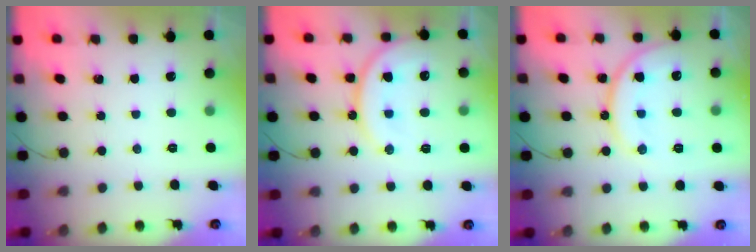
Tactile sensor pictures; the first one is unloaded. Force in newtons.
{"total": 14.6, "press": 14.6, "slide": 1.3}
{"total": 14.1, "press": 14.1, "slide": 1.3}